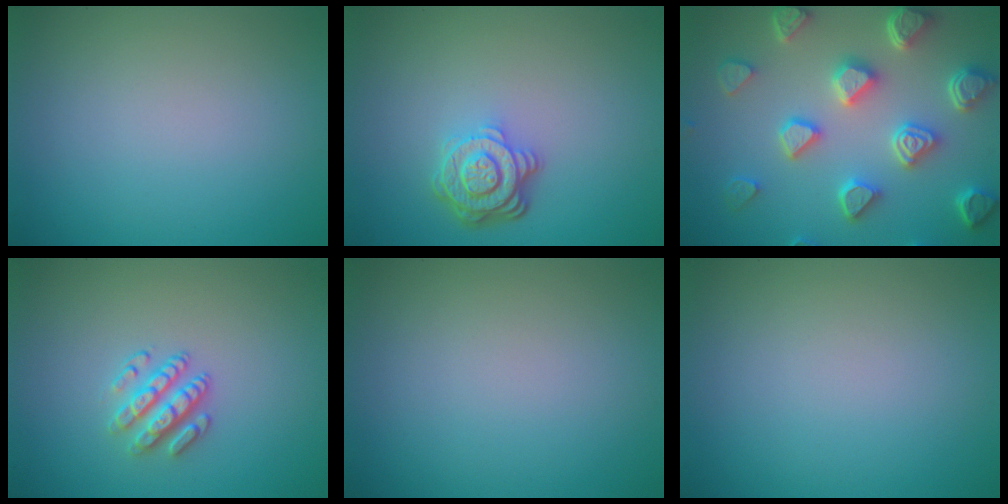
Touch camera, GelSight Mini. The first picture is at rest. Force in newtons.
{"total": 4.2, "press": 3.3, "slide": 2.7}
{"total": 6.7, "press": 5.5, "slide": 3.7}
{"total": 2.7, "press": 2.5, "slide": 1.2}
{"total": 0.0}
{"total": 0.0}